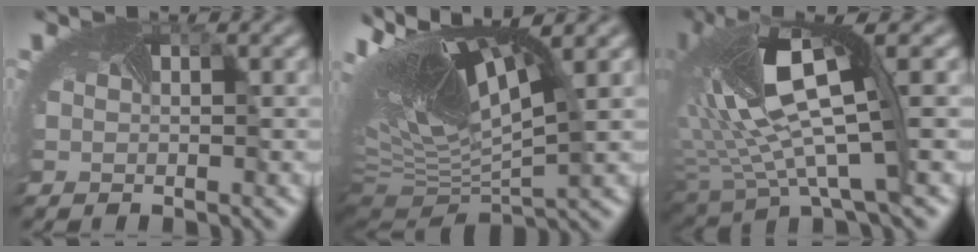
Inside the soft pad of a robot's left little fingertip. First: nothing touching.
{"total": 12.5, "force": [3.9, 4.5, 11.0], "torque": [-0.205, 0.018, 0.096]}
{"total": 9.9, "force": [0.8, 3.1, 9.3], "torque": [-0.215, -0.024, 0.031]}